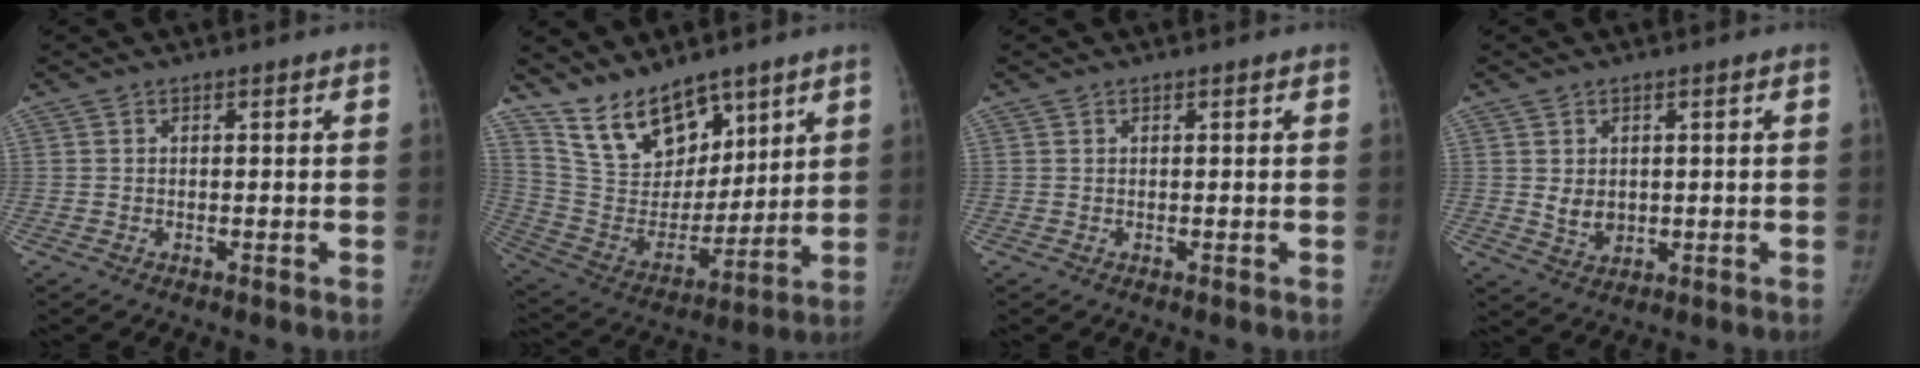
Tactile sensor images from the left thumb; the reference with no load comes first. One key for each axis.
{"total": 15.9, "fx": 11.8, "fy": 8.2, "fz": 6.9, "tx": -0.079, "ty": -0.070, "tz": 0.234}
{"total": 0.0}
{"total": 4.0, "fx": 0.4, "fy": 3.2, "fz": 2.3, "tx": -0.027, "ty": -0.010, "tz": 0.020}